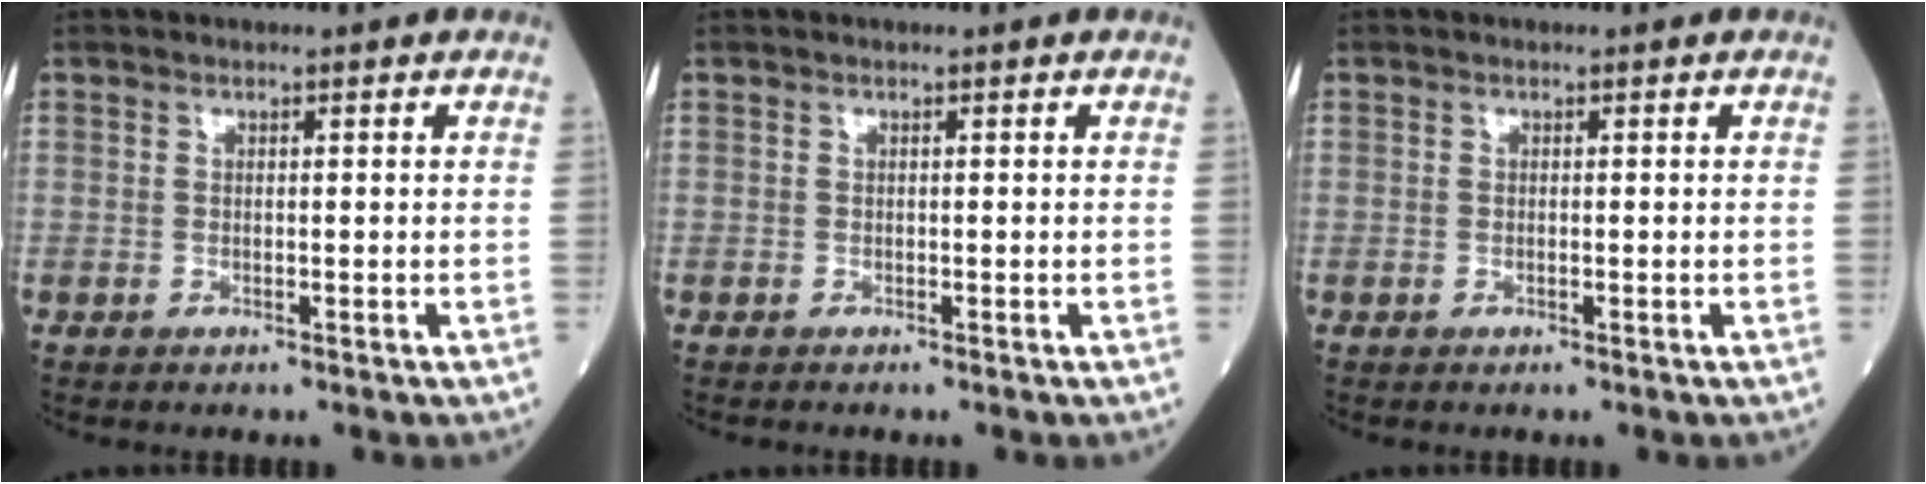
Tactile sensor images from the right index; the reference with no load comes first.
{"total": 0.0}
{"total": 0.0}